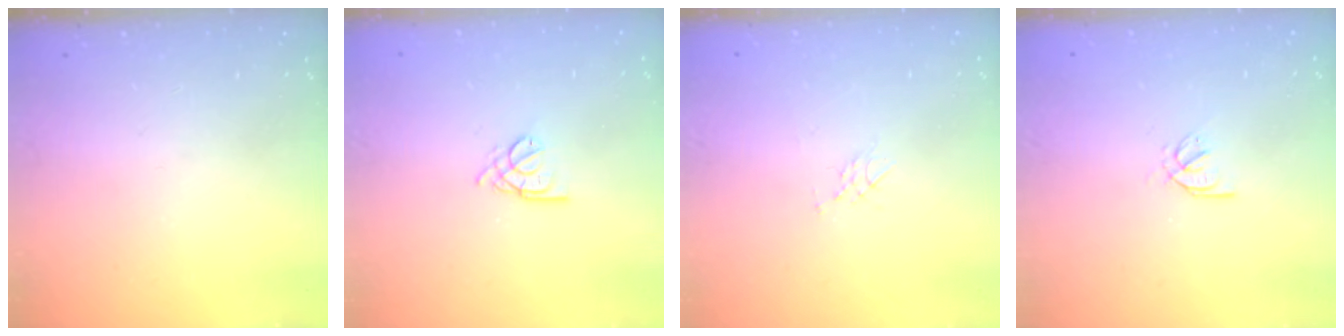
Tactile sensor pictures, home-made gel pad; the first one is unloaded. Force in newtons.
{"total": 2.3, "press": 2.3, "slide": 0.5}
{"total": 3.5, "press": 3.3, "slide": 1.1}
{"total": 2.1, "press": 2.0, "slide": 0.5}